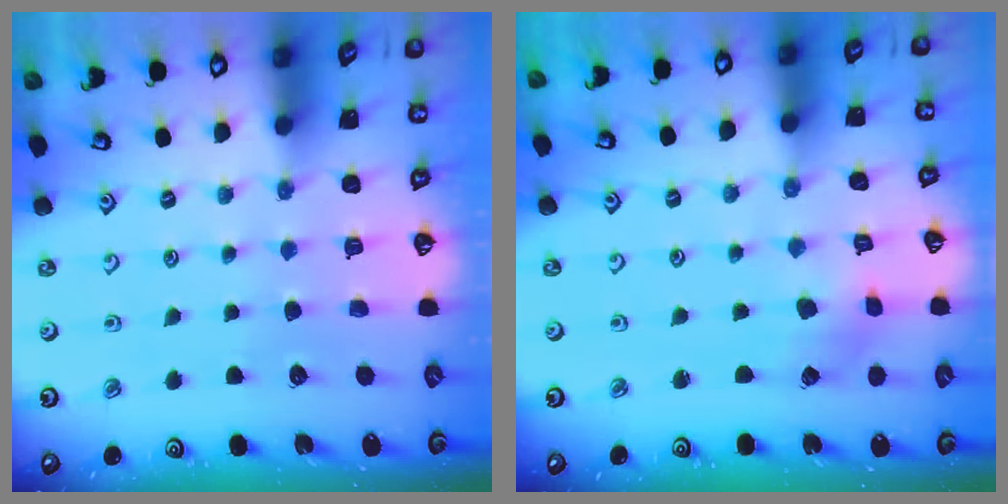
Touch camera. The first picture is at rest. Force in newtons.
{"total": 2.7, "press": 2.7, "slide": 0.4}